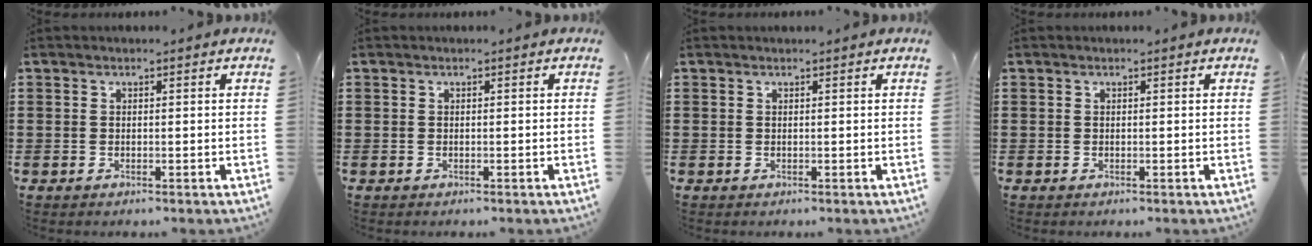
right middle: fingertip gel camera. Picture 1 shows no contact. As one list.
[{"total": 0.0}, {"total": 0.0}, {"total": 0.0}]